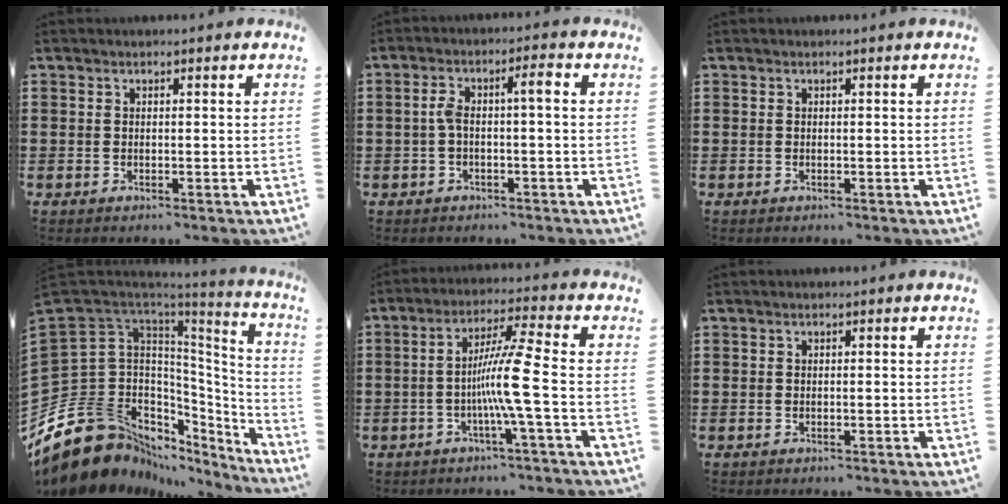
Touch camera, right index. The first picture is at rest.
{"total": 4.0, "force": [-0.1, 0.8, 3.9], "torque": [-0.080, 0.007, -0.008]}
{"total": 0.0}
{"total": 16.4, "force": [-8.6, 12.0, 7.3], "torque": [-0.186, -0.024, -0.128]}
{"total": 8.2, "force": [-1.9, -1.0, 7.9], "torque": [-0.146, -0.011, -0.042]}
{"total": 0.0}